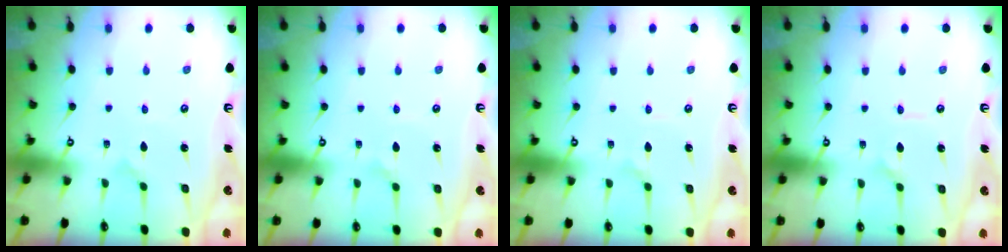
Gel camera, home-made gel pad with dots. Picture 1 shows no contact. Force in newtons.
{"total": 3.0, "press": 3.0, "slide": 0.1}
{"total": 1.1, "press": 1.0, "slide": 0.2}
{"total": 1.6, "press": 1.6, "slide": 0.1}